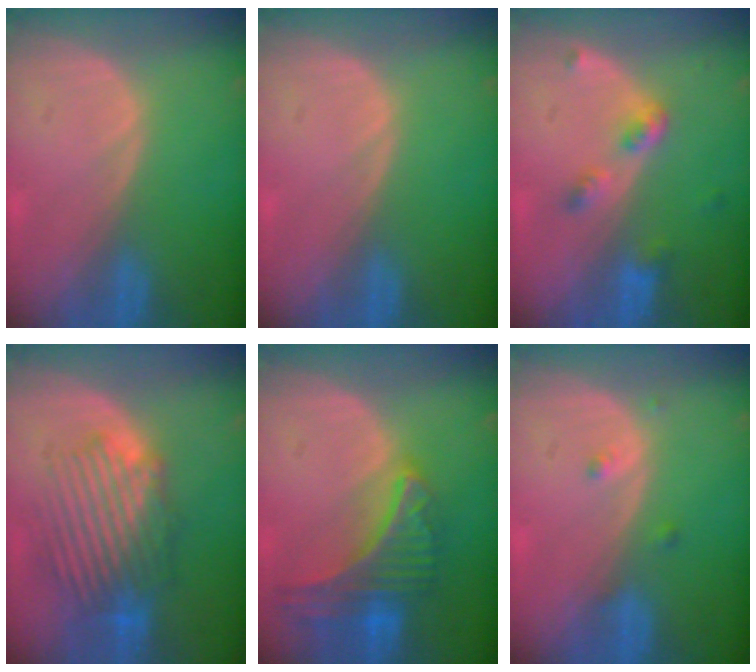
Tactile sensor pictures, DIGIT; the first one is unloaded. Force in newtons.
{"total": 0.0}
{"total": 4.2, "press": 3.8, "slide": 1.7}
{"total": 9.1, "press": 8.6, "slide": 2.8}
{"total": 9.1, "press": 8.0, "slide": 4.3}
{"total": 1.3, "press": 1.3, "slide": 0.0}